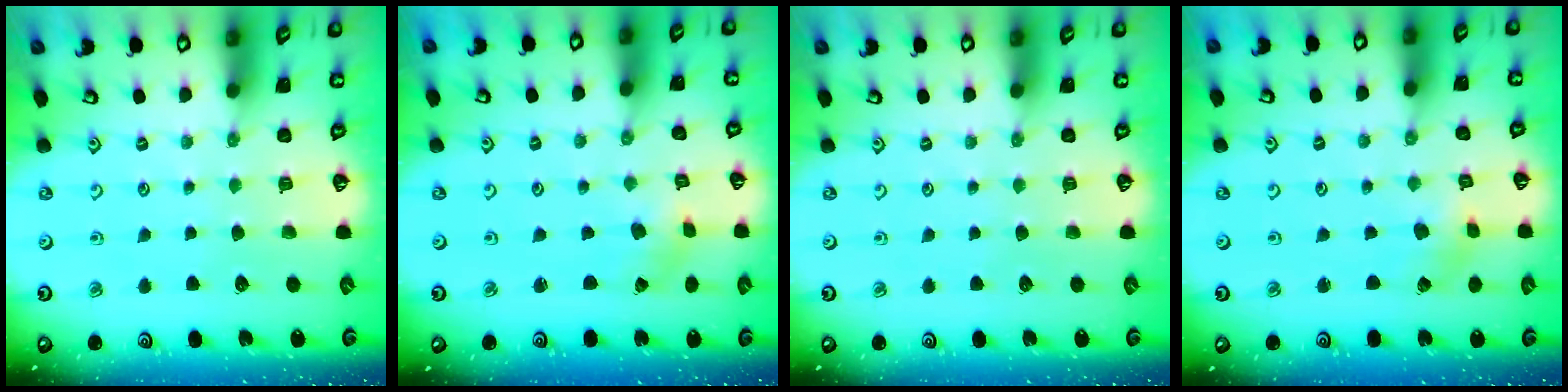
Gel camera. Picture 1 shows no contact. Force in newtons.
{"total": 1.1, "press": 1.0, "slide": 0.1}
{"total": 0.0}
{"total": 0.9, "press": 0.8, "slide": 0.2}